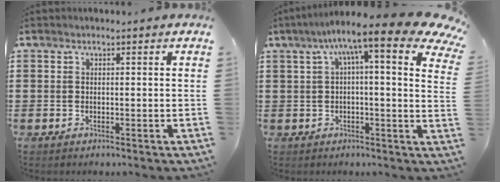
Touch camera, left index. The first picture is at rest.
{"total": 11.6, "force": [6.9, 1.6, 9.2], "torque": [-0.170, -0.025, 0.110]}